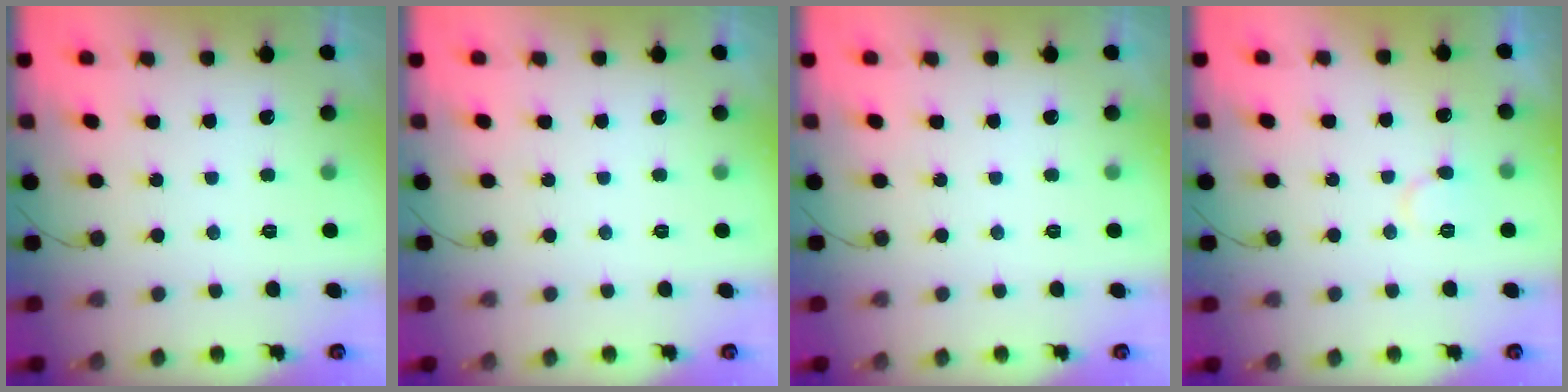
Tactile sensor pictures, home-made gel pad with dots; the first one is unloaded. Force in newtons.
{"total": 0.0}
{"total": 0.0}
{"total": 6.4, "press": 6.4, "slide": 0.4}